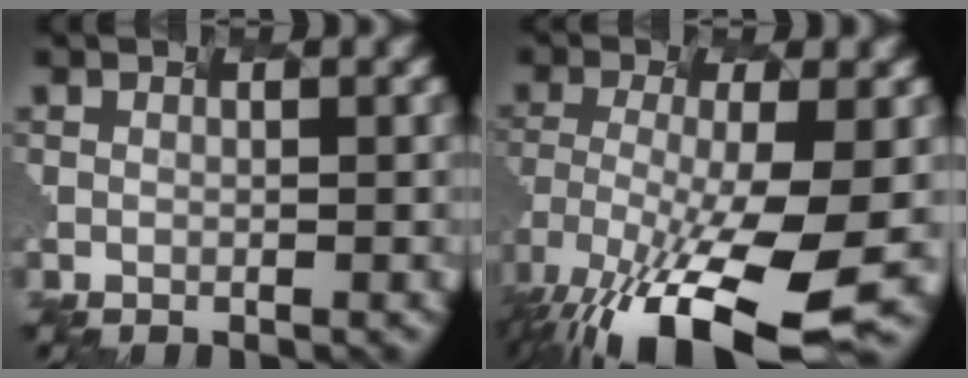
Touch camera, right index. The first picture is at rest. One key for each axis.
{"total": 11.9, "fx": -7.8, "fy": 1.8, "fz": 8.8, "tx": -0.201, "ty": -0.038, "tz": -0.089}